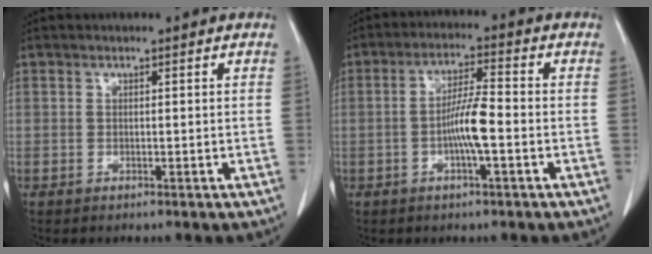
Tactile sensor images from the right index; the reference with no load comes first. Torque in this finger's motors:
{"motor_torque": [0.85, -0.22, 0.23, 0.13]}